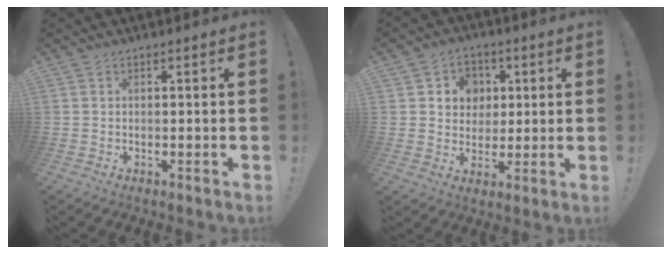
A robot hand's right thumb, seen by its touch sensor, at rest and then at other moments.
{"total": 7.9, "force": [1.7, 7.5, 1.6], "torque": [-0.021, -0.013, 0.037]}